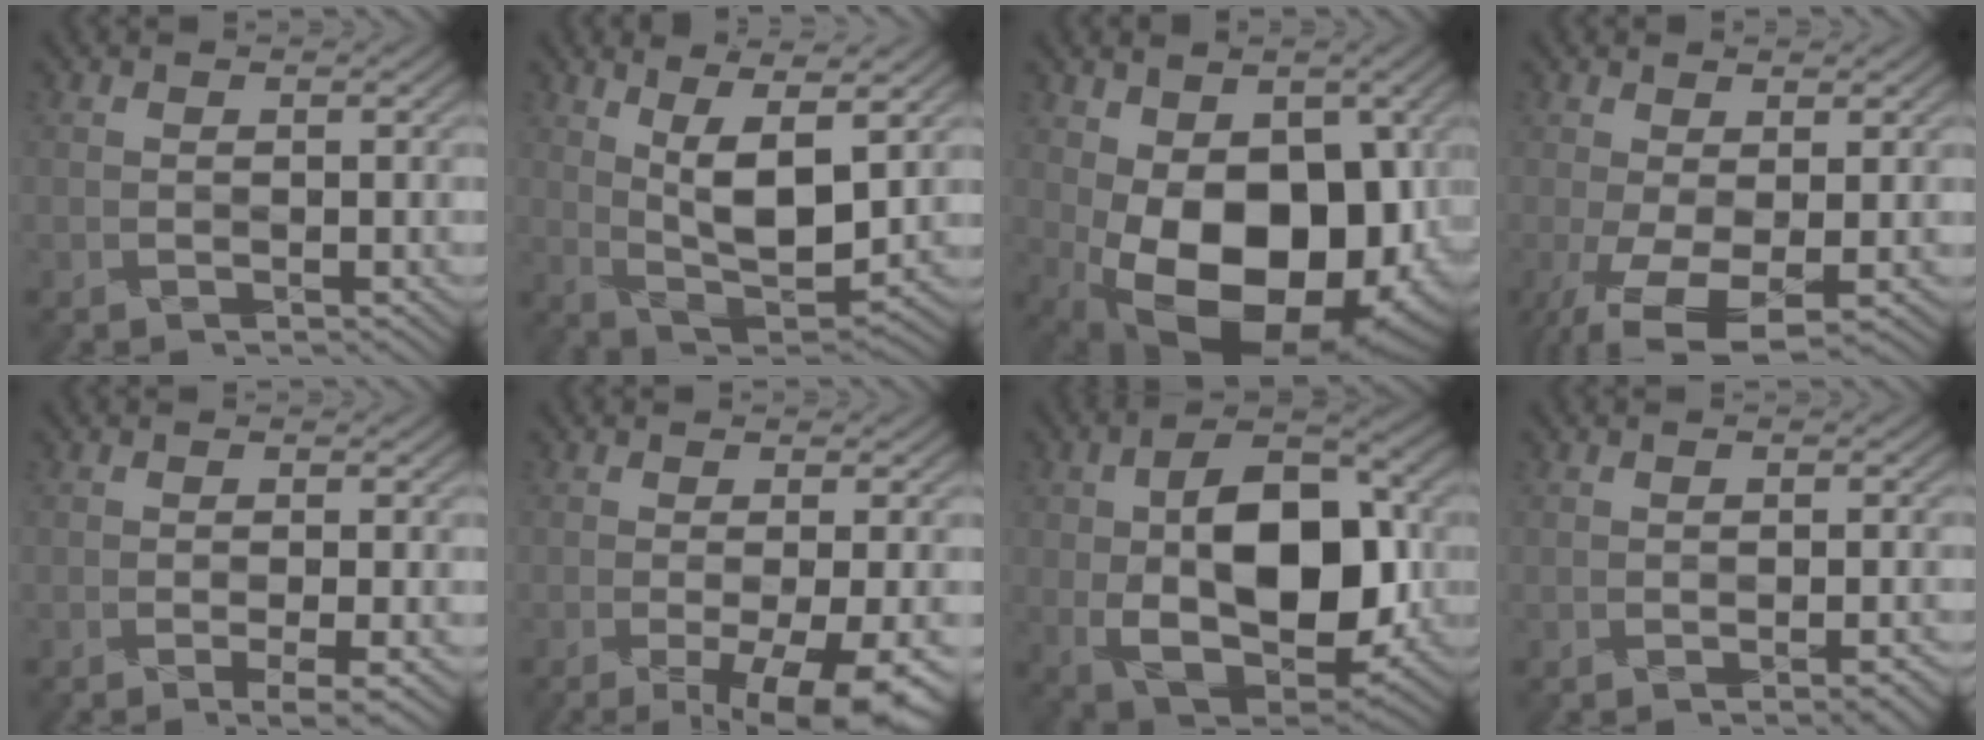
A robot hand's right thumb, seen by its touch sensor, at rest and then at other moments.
{"total": 10.4, "force": [3.1, 4.0, 9.1], "torque": [-0.181, -0.004, 0.058]}
{"total": 18.5, "force": [-2.3, 11.4, 14.4], "torque": [-0.177, -0.045, -0.017]}
{"total": 7.2, "force": [-2.7, 2.3, 6.3], "torque": [-0.130, 0.000, -0.049]}
{"total": 2.0, "force": [-1.0, -0.1, 1.8], "torque": [-0.034, 0.002, -0.020]}
{"total": 7.3, "force": [-3.0, 1.4, 6.4], "torque": [-0.087, -0.001, -0.045]}
{"total": 14.8, "force": [-0.7, 8.5, 12.1], "torque": [-0.198, 0.000, -0.015]}
{"total": 2.6, "force": [-1.2, 0.9, 2.1], "torque": [-0.030, 0.001, -0.018]}